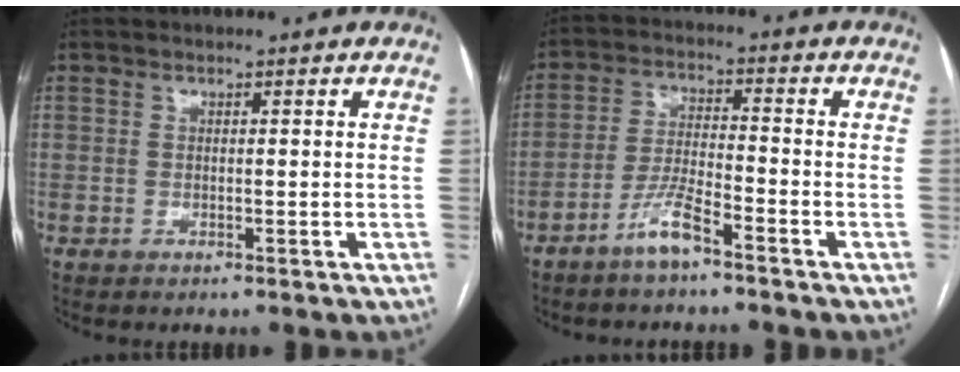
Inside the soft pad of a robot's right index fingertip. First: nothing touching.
{"total": 5.8, "force": [-4.1, 0.5, 4.0], "torque": [-0.089, -0.003, -0.082]}